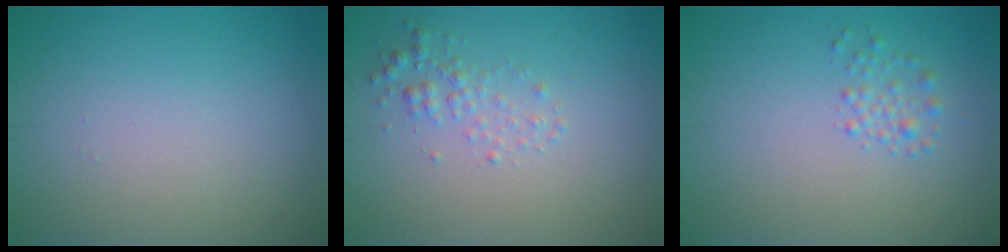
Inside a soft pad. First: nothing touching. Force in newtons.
{"total": 1.7, "press": 1.7, "slide": 0.0}
{"total": 1.4, "press": 1.3, "slide": 0.1}